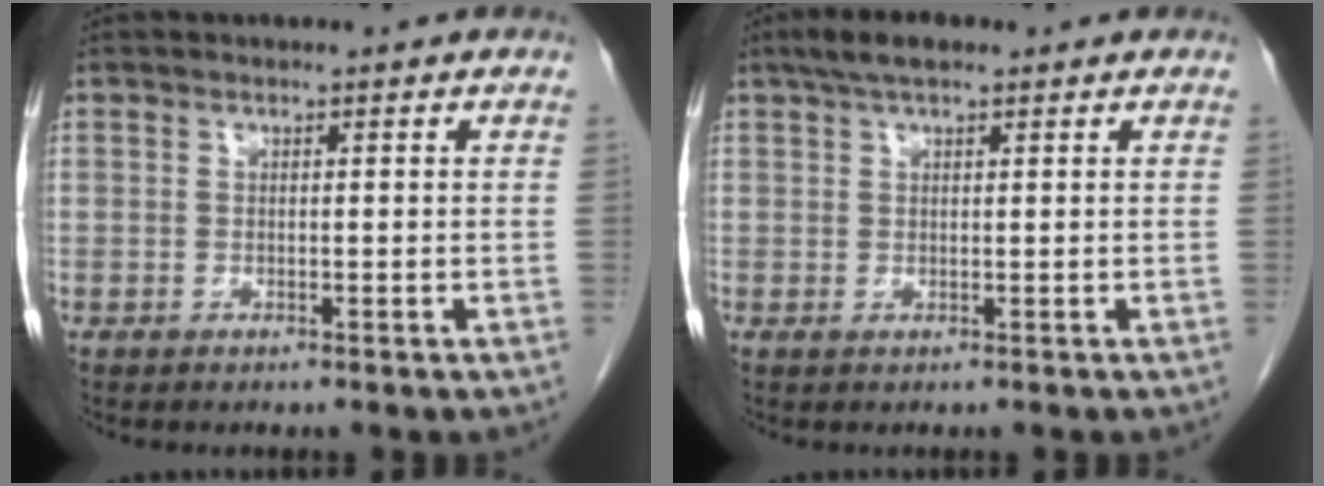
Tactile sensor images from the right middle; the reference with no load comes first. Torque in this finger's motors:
{"motor_torque": [1.11, -1.03, 0.68, 0.05]}